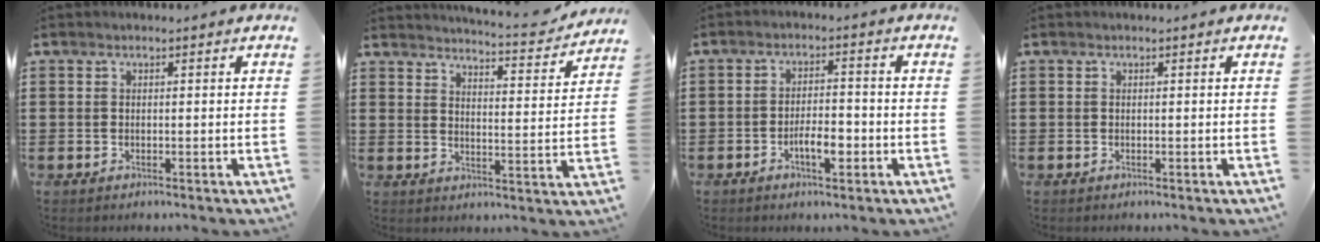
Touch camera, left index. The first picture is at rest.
{"total": 4.5, "force": [4.4, -0.3, 1.0], "torque": [-0.025, -0.040, 0.068]}
{"total": 4.3, "force": [-1.8, 1.7, 3.6], "torque": [-0.061, 0.008, -0.031]}
{"total": 0.0}